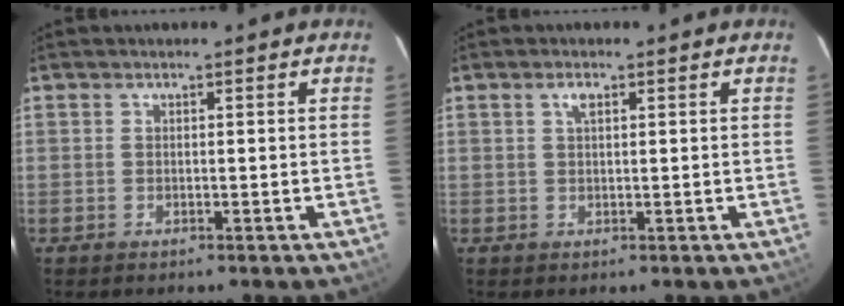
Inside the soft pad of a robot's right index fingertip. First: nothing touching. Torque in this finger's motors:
{"motor_torque": [0.16, 0.00, 0.09, 0.03]}